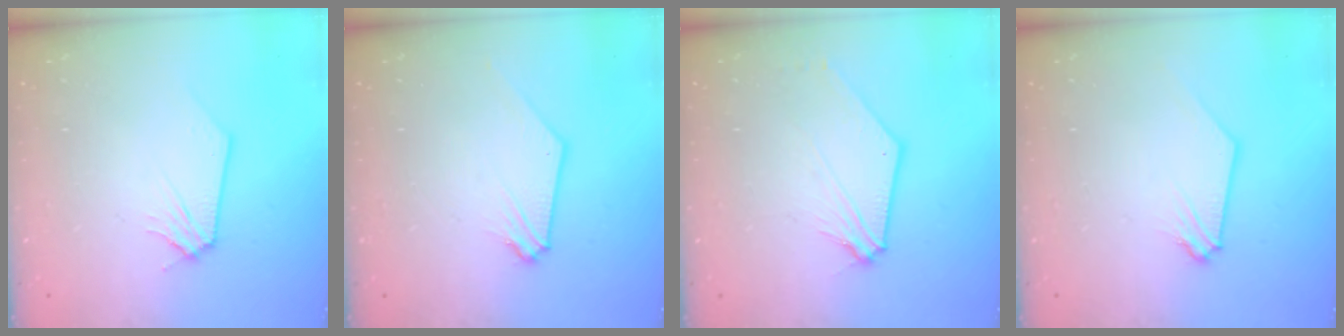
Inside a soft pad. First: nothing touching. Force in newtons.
{"total": 0.7, "press": 0.7, "slide": 0.2}
{"total": 7.9, "press": 7.8, "slide": 1.3}
{"total": 0.9, "press": 0.9, "slide": 0.2}